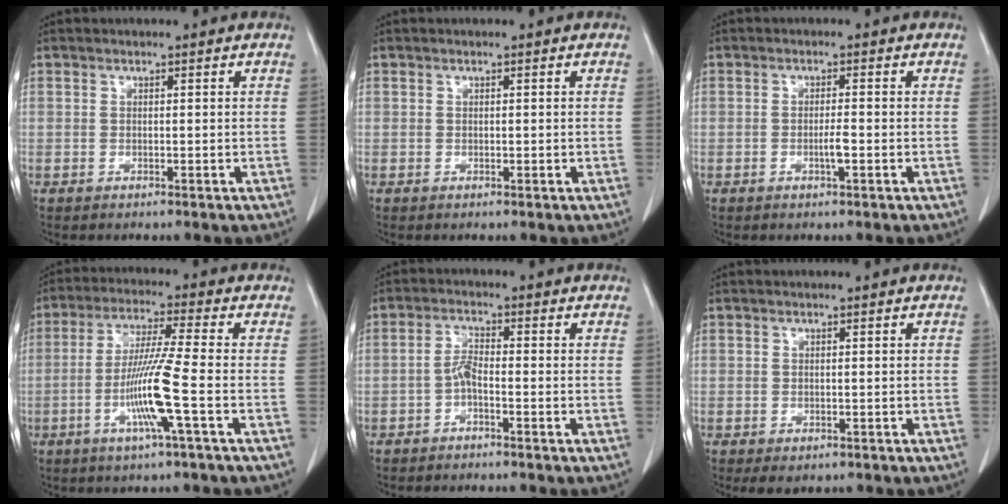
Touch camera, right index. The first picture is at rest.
{"total": 0.0}
{"total": 2.0, "force": [-0.6, 0.1, 1.9], "torque": [-0.036, -0.001, -0.011]}
{"total": 9.9, "force": [-3.0, -1.2, 9.3], "torque": [-0.184, -0.012, -0.061]}
{"total": 2.5, "force": [-1.2, 0.6, 2.1], "torque": [-0.043, 0.005, -0.026]}
{"total": 2.2, "force": [-1.4, 1.3, 1.1], "torque": [-0.010, -0.002, -0.011]}